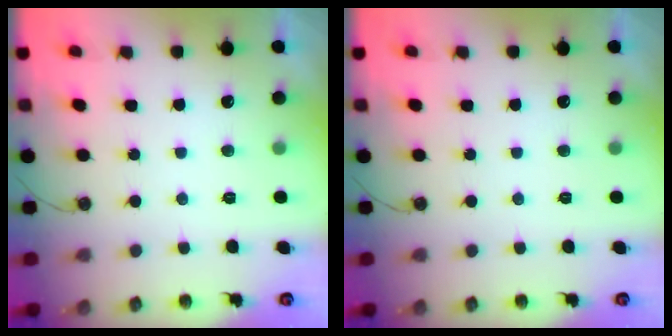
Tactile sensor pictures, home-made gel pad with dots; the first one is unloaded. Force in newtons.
{"total": 0.0}